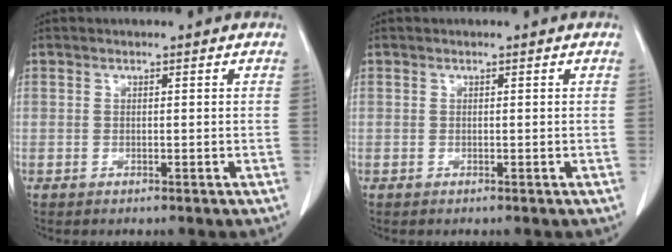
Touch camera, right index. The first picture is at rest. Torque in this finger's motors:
{"motor_torque": [0.00, 0.00, 0.00, 0.00]}